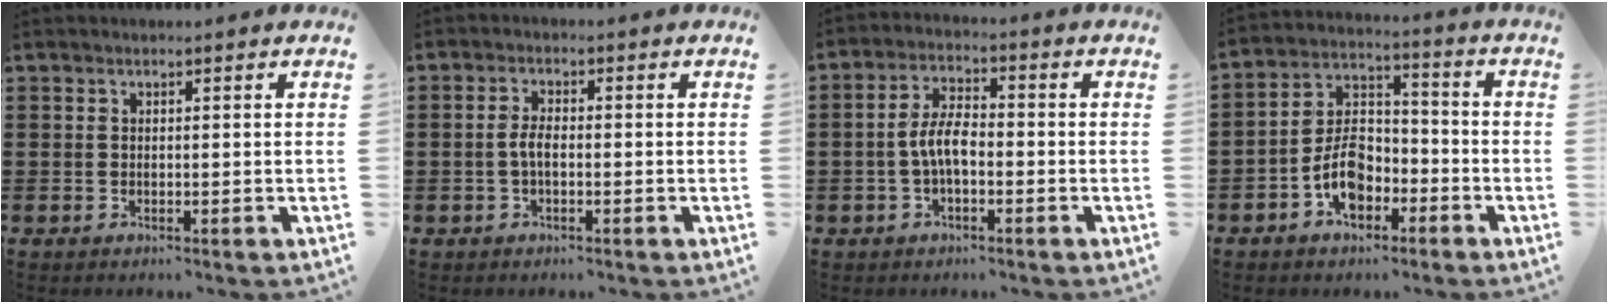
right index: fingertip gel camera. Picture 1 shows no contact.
{"total": 2.7, "force": [-0.6, 1.0, 2.5], "torque": [-0.062, -0.003, -0.016]}
{"total": 5.8, "force": [-1.1, 2.6, 5.1], "torque": [-0.111, 0.004, -0.025]}
{"total": 7.8, "force": [-3.6, 4.6, 5.1], "torque": [-0.113, 0.012, -0.070]}